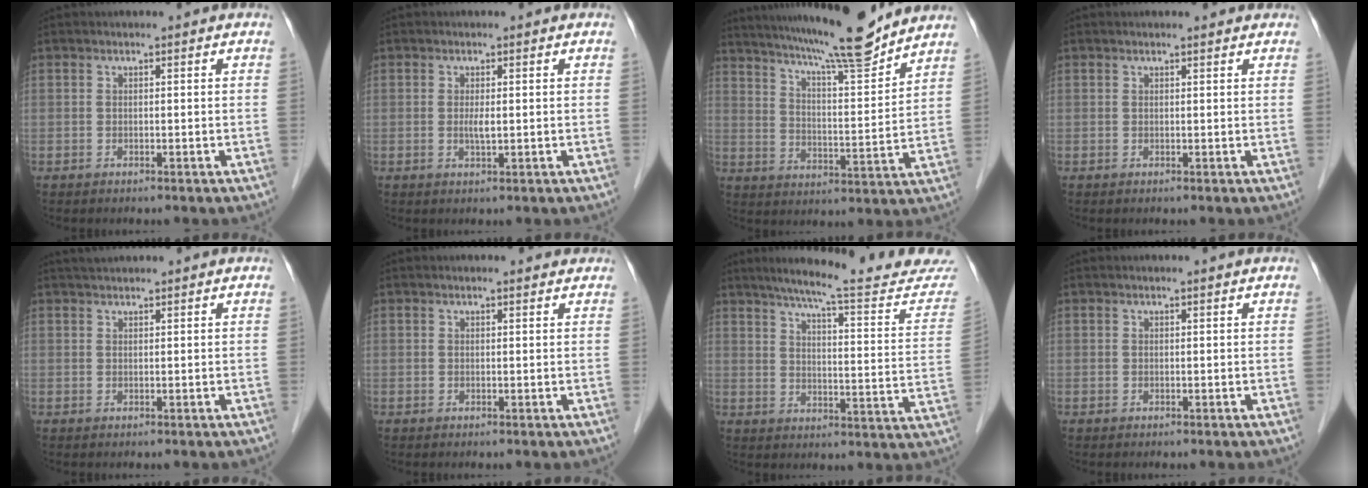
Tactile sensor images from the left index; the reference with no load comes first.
{"total": 1.6, "force": [0.1, 0.3, 1.6], "torque": [-0.035, -0.003, 0.002]}
{"total": 16.3, "force": [14.3, 0.3, 7.9], "torque": [-0.133, 0.000, 0.216]}
{"total": 1.9, "force": [1.7, 0.3, 0.8], "torque": [-0.015, 0.010, 0.020]}
{"total": 3.0, "force": [2.9, 0.1, 1.0], "torque": [-0.014, 0.029, 0.051]}
{"total": 2.8, "force": [2.6, 0.6, 0.8], "torque": [-0.016, 0.008, 0.026]}
{"total": 21.6, "force": [19.5, 1.0, 9.3], "torque": [-0.120, -0.057, 0.242]}
{"total": 1.1, "force": [1.0, -0.2, 0.3], "torque": [-0.012, 0.003, 0.017]}